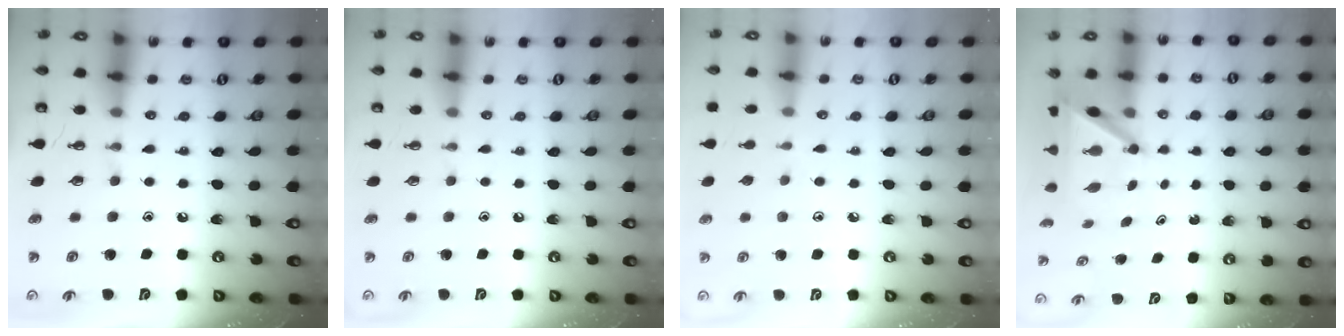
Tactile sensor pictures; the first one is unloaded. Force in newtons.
{"total": 0.0}
{"total": 4.7, "press": 4.7, "slide": 0.3}
{"total": 5.5, "press": 5.5, "slide": 0.6}